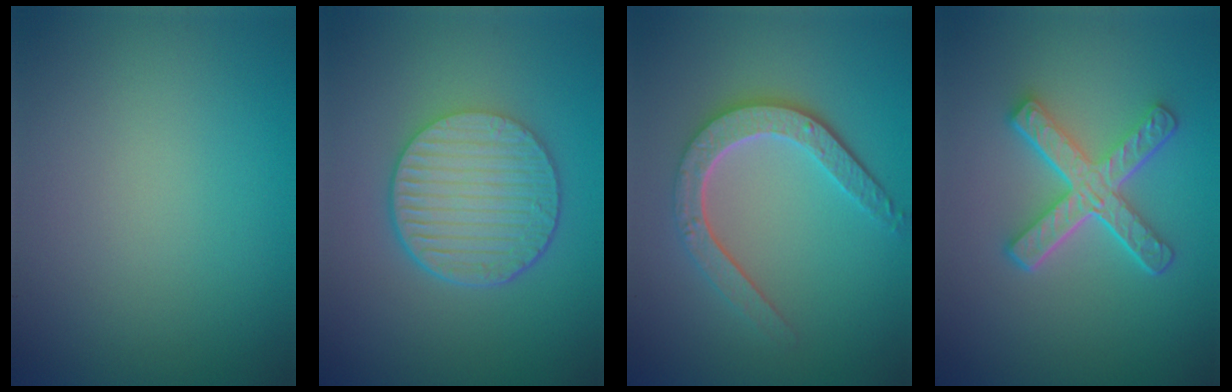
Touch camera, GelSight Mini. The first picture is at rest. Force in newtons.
{"total": 6.5, "press": 4.8, "slide": 4.5}
{"total": 4.7, "press": 3.6, "slide": 3.0}
{"total": 5.1, "press": 3.9, "slide": 3.3}